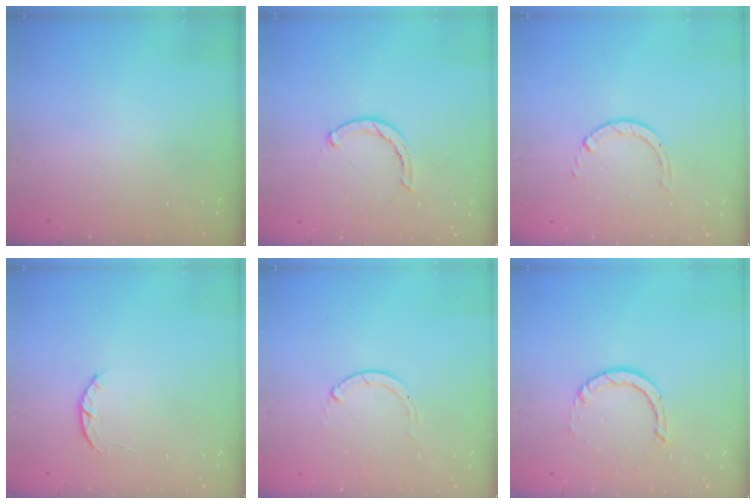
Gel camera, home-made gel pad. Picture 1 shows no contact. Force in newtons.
{"total": 1.8, "press": 1.8, "slide": 0.4}
{"total": 1.4, "press": 1.4, "slide": 0.1}
{"total": 3.7, "press": 3.7, "slide": 0.6}
{"total": 0.0}
{"total": 2.9, "press": 2.9, "slide": 0.2}